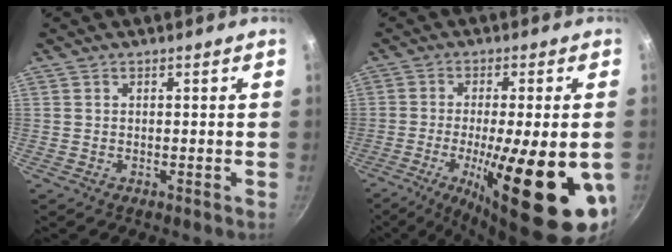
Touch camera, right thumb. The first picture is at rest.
{"total": 24.5, "force": [-6.2, 6.7, 22.8], "torque": [-0.324, -0.011, -0.083]}